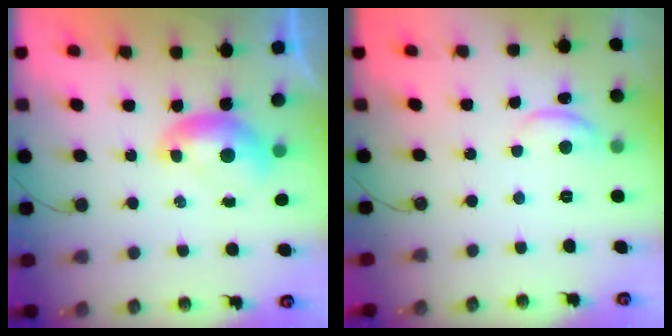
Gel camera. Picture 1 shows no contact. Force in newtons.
{"total": 2.7, "press": 2.6, "slide": 0.5}